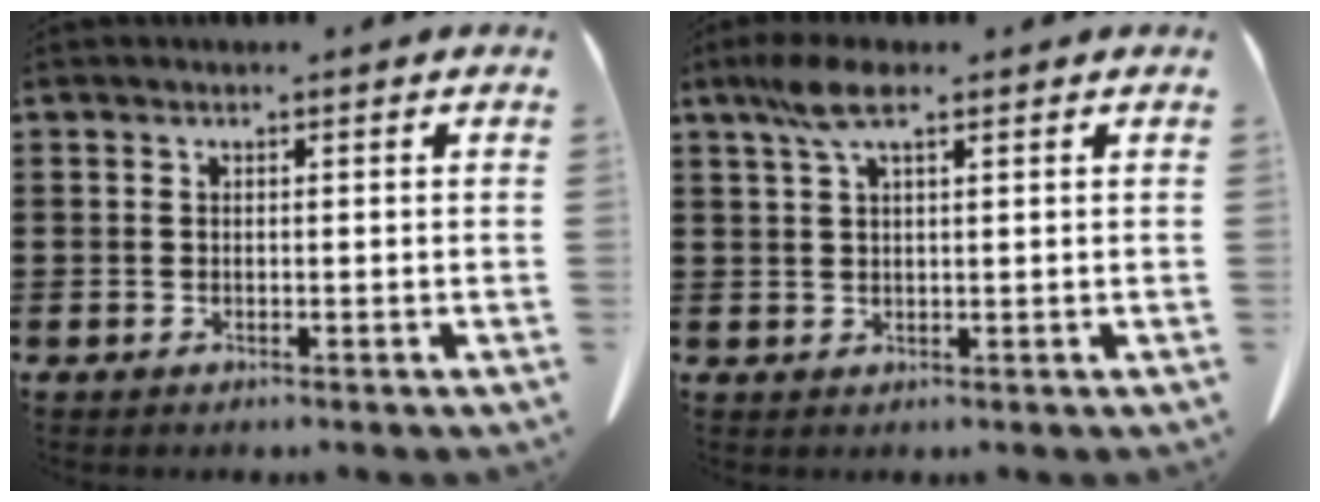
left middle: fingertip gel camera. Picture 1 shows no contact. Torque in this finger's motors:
{"motor_torque": [1.30, 0.83, 0.12, 0.11]}